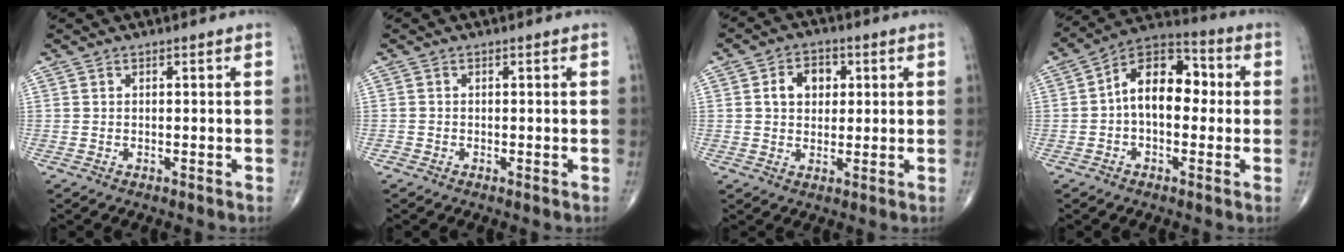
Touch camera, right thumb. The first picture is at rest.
{"total": 0.6, "force": [-0.3, 0.3, 0.3], "torque": [-0.004, -0.001, -0.011]}
{"total": 6.5, "force": [1.5, 4.9, 4.0], "torque": [-0.041, 0.006, 0.020]}
{"total": 12.6, "force": [0.4, 7.8, 9.9], "torque": [-0.130, 0.039, -0.008]}